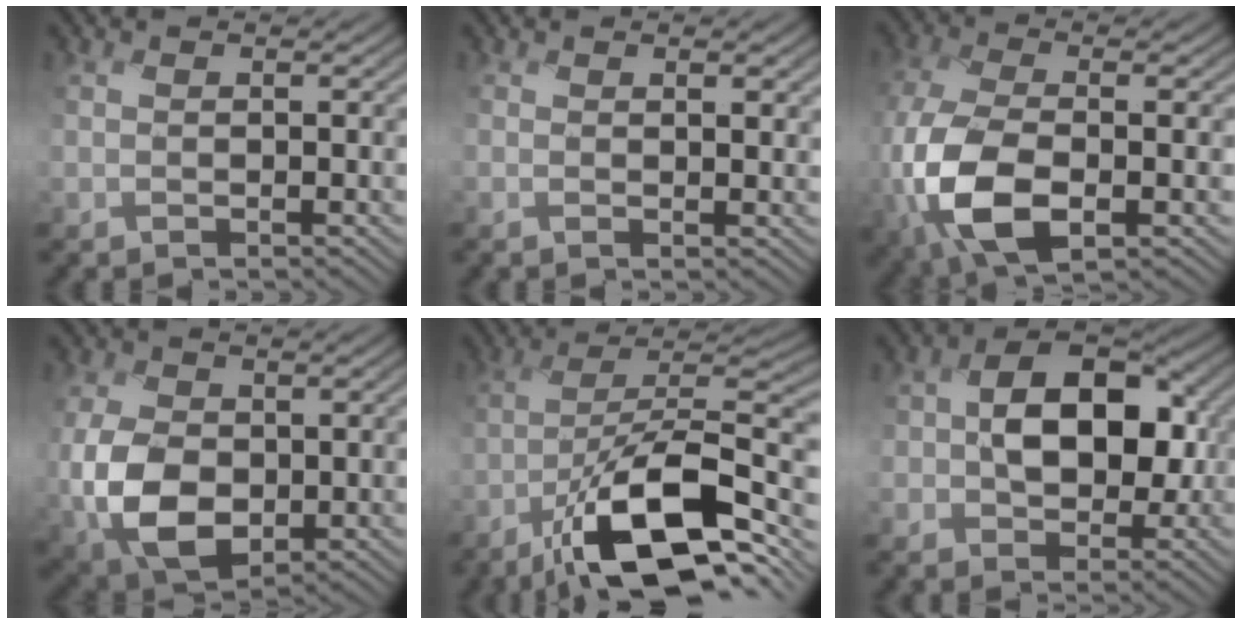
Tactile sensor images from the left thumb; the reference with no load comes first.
{"total": 1.3, "force": [0.9, 0.0, 1.0], "torque": [-0.011, 0.001, 0.014]}
{"total": 11.6, "force": [-4.4, 6.1, 8.8], "torque": [-0.244, -0.031, -0.081]}
{"total": 10.0, "force": [-1.7, 6.8, 7.1], "torque": [-0.185, -0.019, -0.035]}
{"total": 14.4, "force": [-8.2, 4.6, 11.0], "torque": [-0.187, -0.003, -0.158]}
{"total": 9.0, "force": [-0.2, 6.4, 6.3], "torque": [-0.099, 0.007, -0.017]}